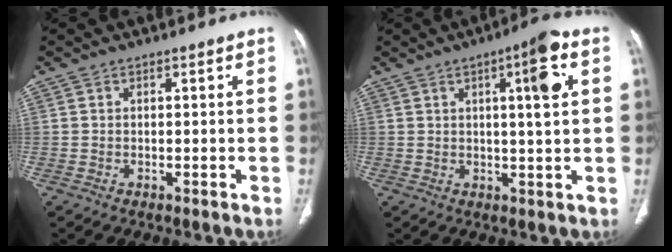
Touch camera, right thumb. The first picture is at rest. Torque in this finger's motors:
{"motor_torque": [0.06, -0.21, 0.54, 0.41, 0.01]}